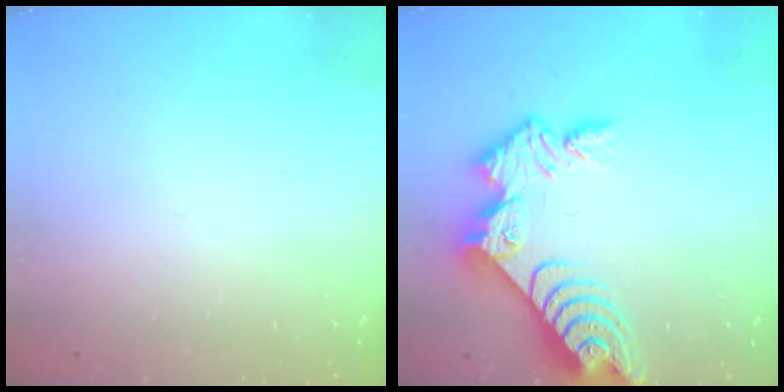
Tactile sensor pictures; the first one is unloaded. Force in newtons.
{"total": 12.8, "press": 12.8, "slide": 1.0}